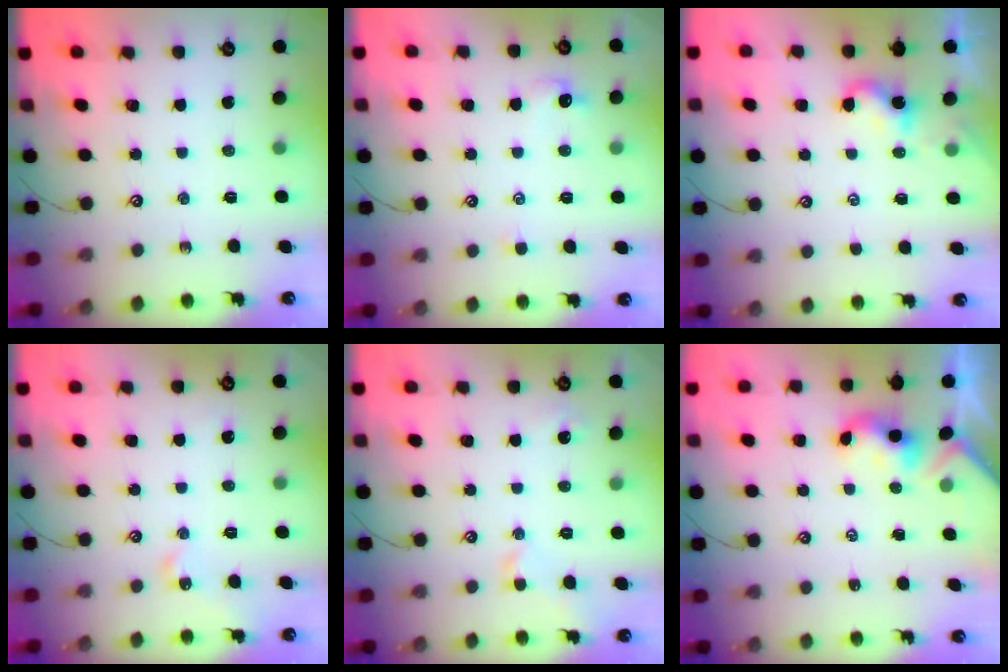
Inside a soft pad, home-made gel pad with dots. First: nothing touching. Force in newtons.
{"total": 0.8, "press": 0.4, "slide": 0.7}
{"total": 1.3, "press": 1.3, "slide": 0.3}
{"total": 2.0, "press": 1.9, "slide": 0.3}
{"total": 0.9, "press": 0.7, "slide": 0.5}
{"total": 2.4, "press": 2.3, "slide": 0.2}